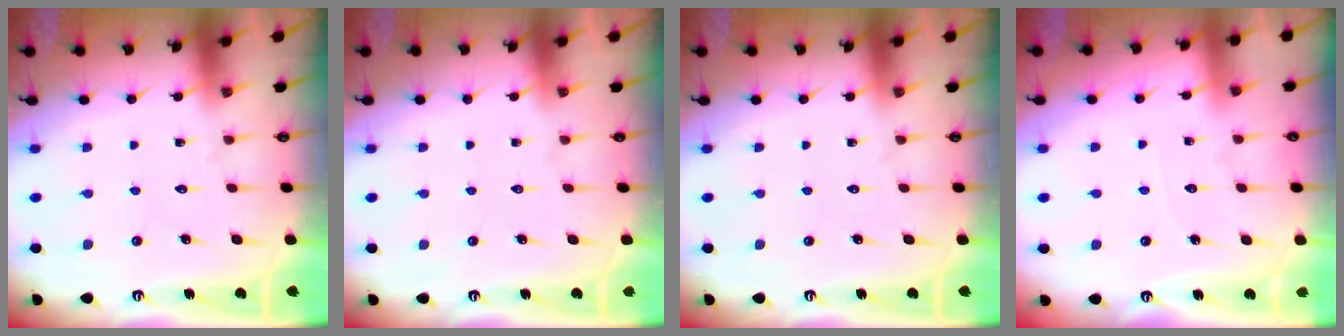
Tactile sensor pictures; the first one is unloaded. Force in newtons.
{"total": 0.0}
{"total": 0.0}
{"total": 2.6, "press": 2.5, "slide": 0.4}